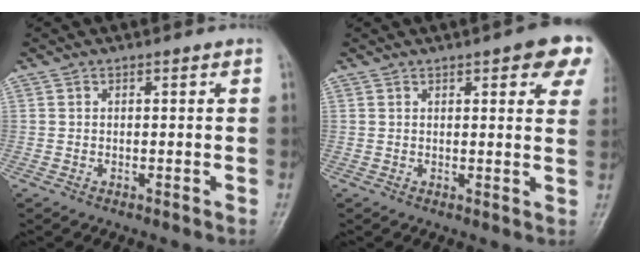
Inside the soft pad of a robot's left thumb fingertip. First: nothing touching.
{"total": 9.7, "force": [4.9, 3.0, 7.8], "torque": [-0.059, -0.009, 0.051]}